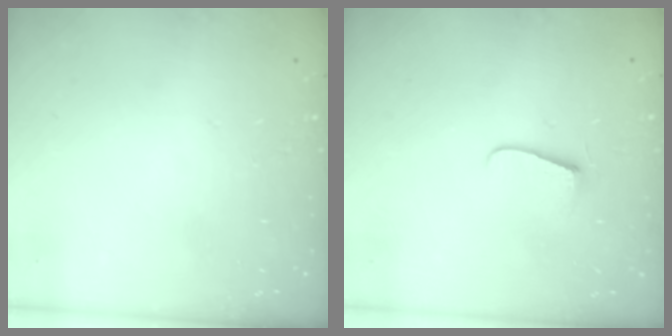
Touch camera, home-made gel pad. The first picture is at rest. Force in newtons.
{"total": 6.8, "press": 6.8, "slide": 0.6}